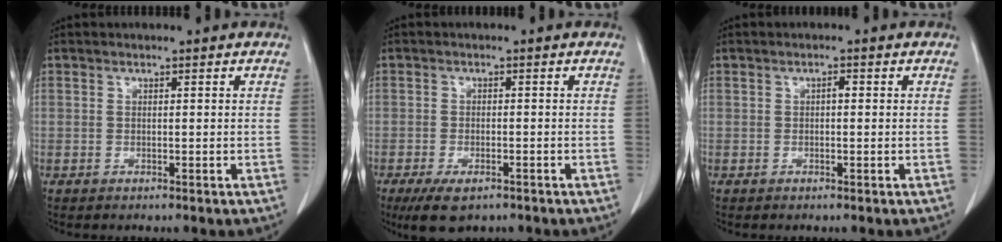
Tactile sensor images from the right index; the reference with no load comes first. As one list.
[{"total": 5.6, "force": [-3.9, 2.2, 3.3], "torque": [-0.060, -0.009, -0.062]}, {"total": 0.8, "force": [0.0, 0.3, 0.7], "torque": [-0.012, 0.003, 0.000]}]